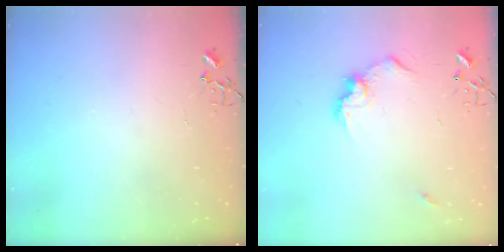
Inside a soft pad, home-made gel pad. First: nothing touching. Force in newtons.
{"total": 10.6, "press": 10.6, "slide": 0.9}